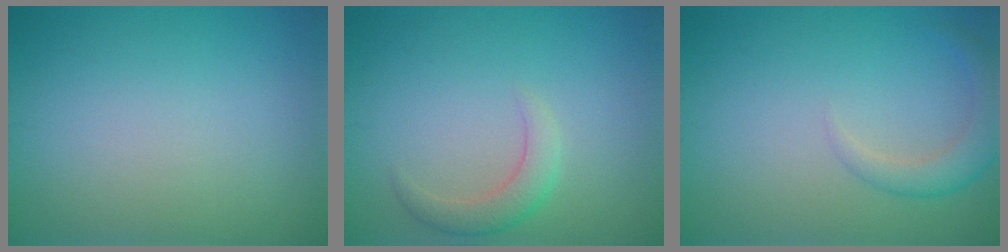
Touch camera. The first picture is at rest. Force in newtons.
{"total": 2.3, "press": 2.3, "slide": 0.4}
{"total": 2.6, "press": 2.5, "slide": 0.2}